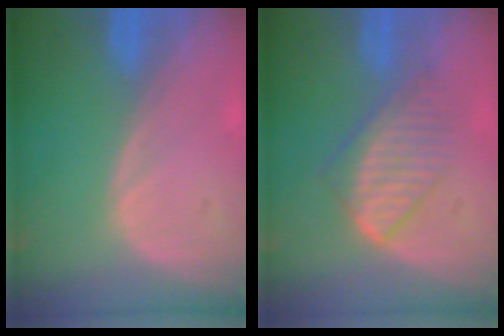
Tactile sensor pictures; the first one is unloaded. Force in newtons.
{"total": 6.0, "press": 5.9, "slide": 1.1}